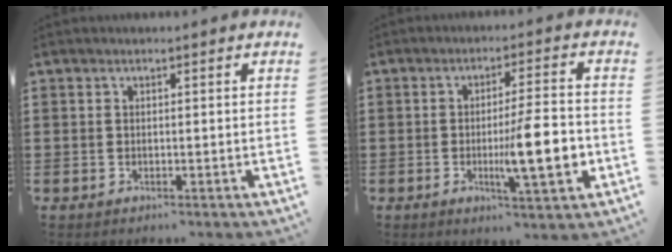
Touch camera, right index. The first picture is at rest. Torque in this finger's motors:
{"motor_torque": [0.73, -0.02, 0.35, 0.10]}